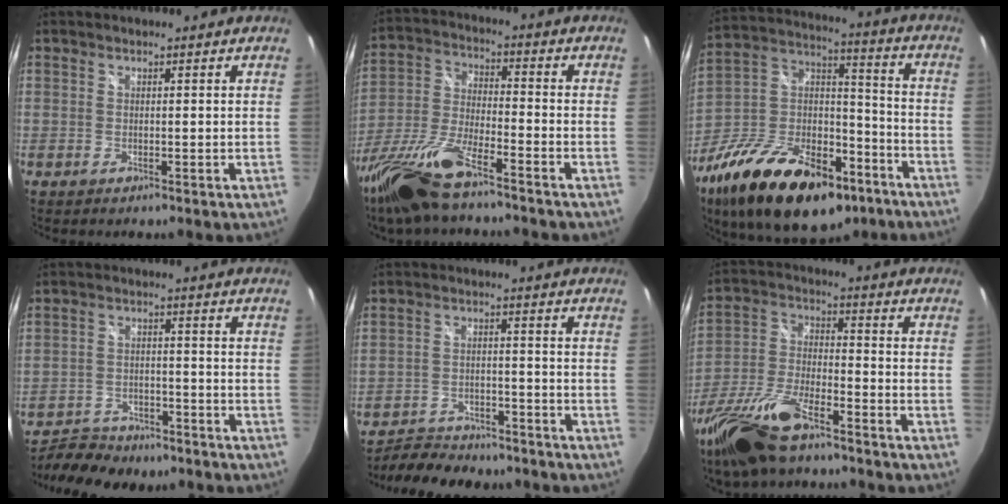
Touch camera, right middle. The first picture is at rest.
{"total": 16.3, "force": [-12.0, 4.0, 10.3], "torque": [-0.225, -0.036, -0.228]}
{"total": 28.3, "force": [-16.7, 14.2, 18.0], "torque": [-0.342, 0.006, -0.263]}
{"total": 11.3, "force": [-9.3, 4.8, 4.2], "torque": [-0.110, -0.009, -0.143]}
{"total": 12.2, "force": [-10.5, 4.2, 4.5], "torque": [-0.112, -0.008, -0.157]}
{"total": 16.9, "force": [-12.0, 5.7, 10.5], "torque": [-0.233, -0.033, -0.229]}